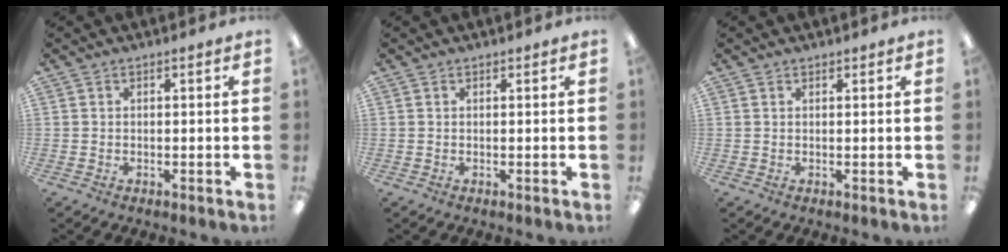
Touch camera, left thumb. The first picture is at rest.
{"total": 0.0}
{"total": 0.7, "force": [0.6, 0.3, 0.1], "torque": [-0.003, 0.000, 0.011]}